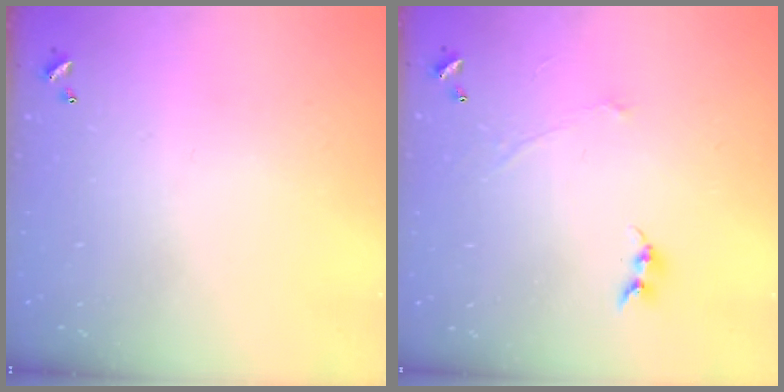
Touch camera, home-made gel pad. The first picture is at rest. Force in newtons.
{"total": 1.3, "press": 1.2, "slide": 0.5}